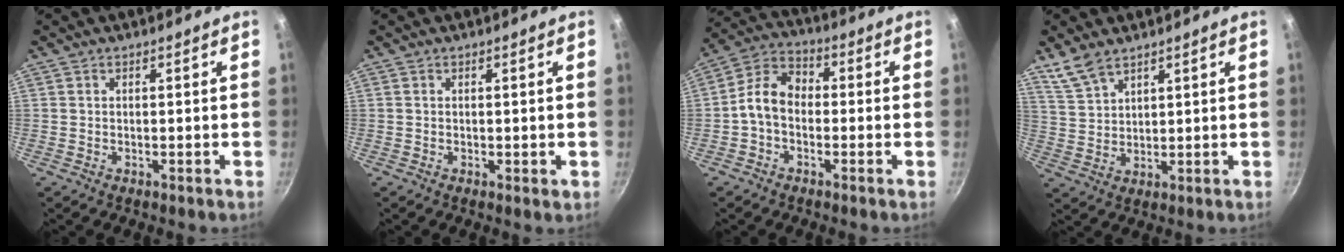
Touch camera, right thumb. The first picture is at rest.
{"total": 0.6, "force": [-0.1, 0.2, 0.5], "torque": [-0.005, -0.002, -0.001]}
{"total": 7.8, "force": [-1.4, 5.7, 5.2], "torque": [-0.079, 0.032, -0.045]}
{"total": 5.8, "force": [4.6, 2.6, 2.6], "torque": [-0.046, -0.010, 0.104]}